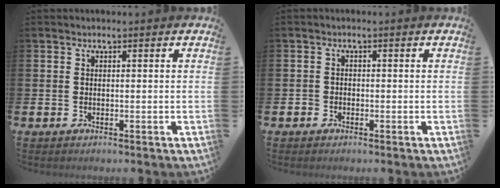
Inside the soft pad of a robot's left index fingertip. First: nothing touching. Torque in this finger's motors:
{"motor_torque": [-0.05, -0.06, -0.03, 0.00]}